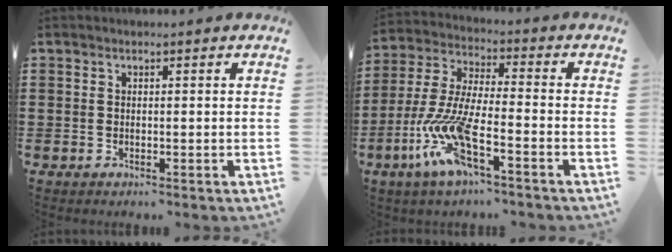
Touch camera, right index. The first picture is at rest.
{"total": 10.8, "force": [-6.4, 2.0, 8.5], "torque": [-0.216, -0.024, -0.133]}